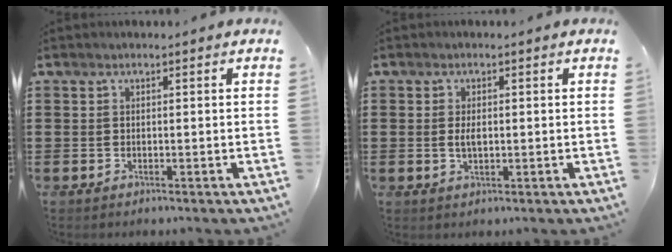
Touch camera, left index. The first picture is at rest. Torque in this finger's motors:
{"motor_torque": [2.14, 0.00, 0.02, 0.07]}